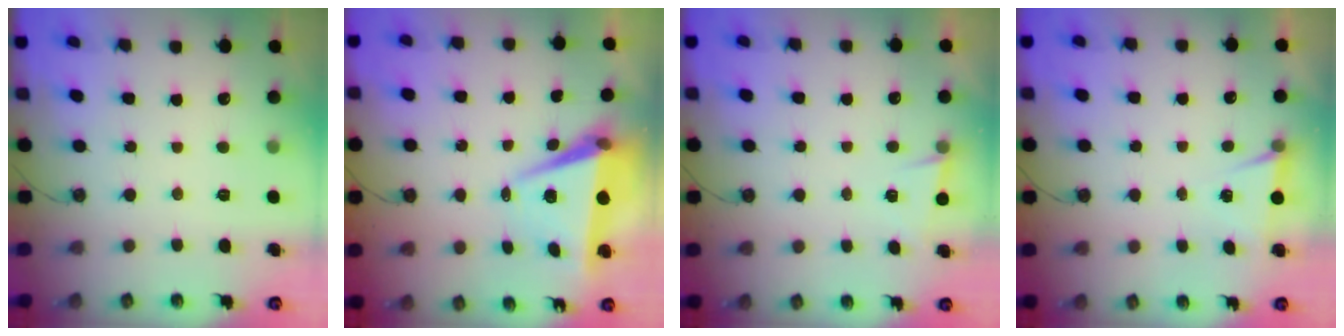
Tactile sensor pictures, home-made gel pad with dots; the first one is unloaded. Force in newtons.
{"total": 7.2, "press": 5.7, "slide": 4.4}
{"total": 2.7, "press": 2.6, "slide": 1.0}
{"total": 4.6, "press": 1.6, "slide": 4.3}